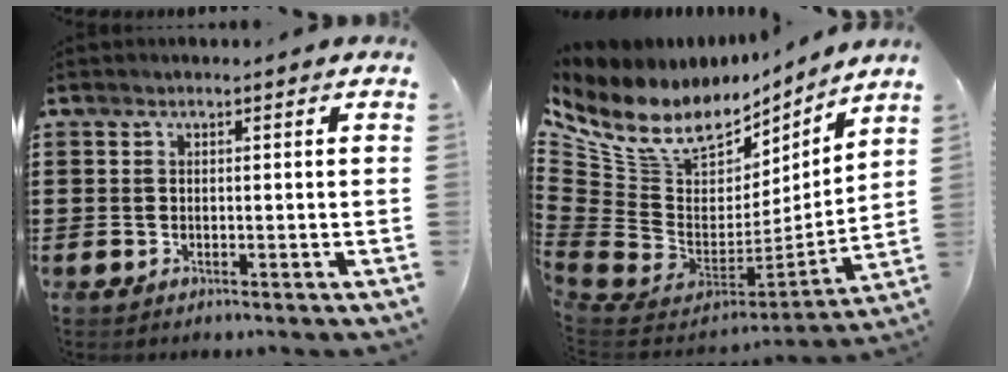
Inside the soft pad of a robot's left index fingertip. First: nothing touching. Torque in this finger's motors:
{"motor_torque": [2.14, 0.00, 0.62, 0.21]}